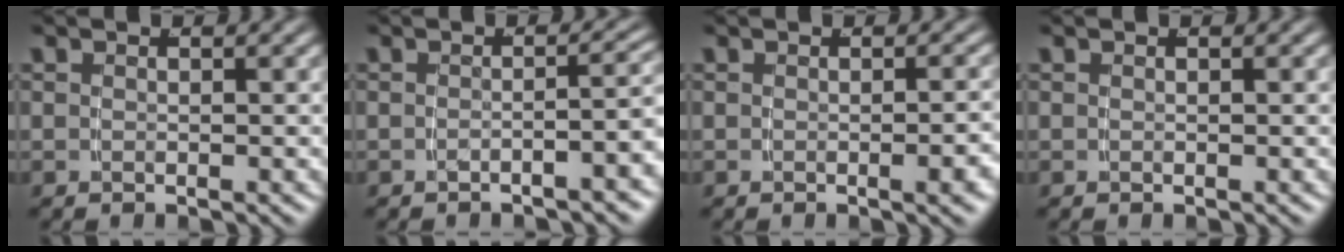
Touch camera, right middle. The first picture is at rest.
{"total": 2.9, "force": [-1.9, 0.1, 2.2], "torque": [-0.023, 0.002, -0.025]}
{"total": 1.4, "force": [-0.7, -0.2, 1.2], "torque": [-0.010, 0.011, -0.014]}
{"total": 0.0}